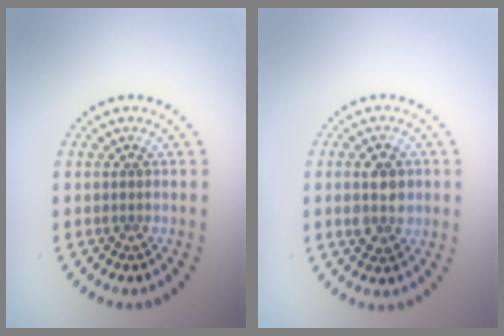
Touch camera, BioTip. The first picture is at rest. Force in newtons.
{"total": 3.5, "press": 3.5, "slide": 0.1}